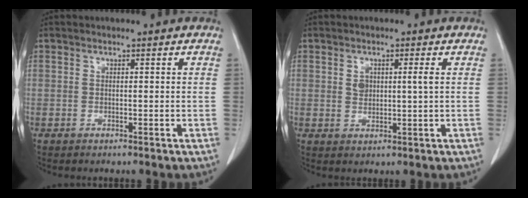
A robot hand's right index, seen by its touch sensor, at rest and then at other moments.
{"total": 2.8, "force": [0.7, 0.6, 2.6], "torque": [-0.049, 0.004, 0.017]}